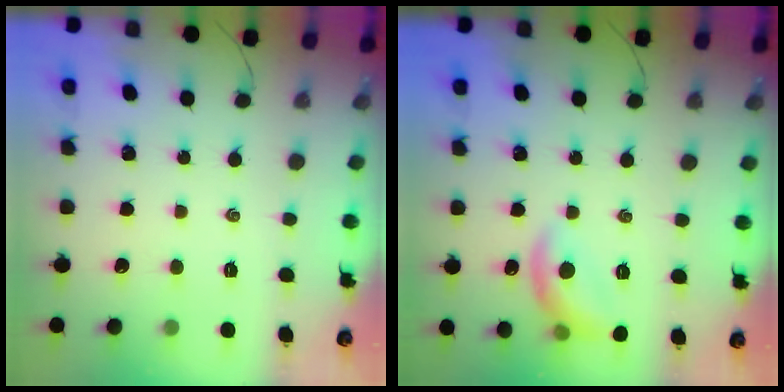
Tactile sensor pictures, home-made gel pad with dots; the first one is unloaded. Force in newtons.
{"total": 10.8, "press": 10.8, "slide": 0.6}